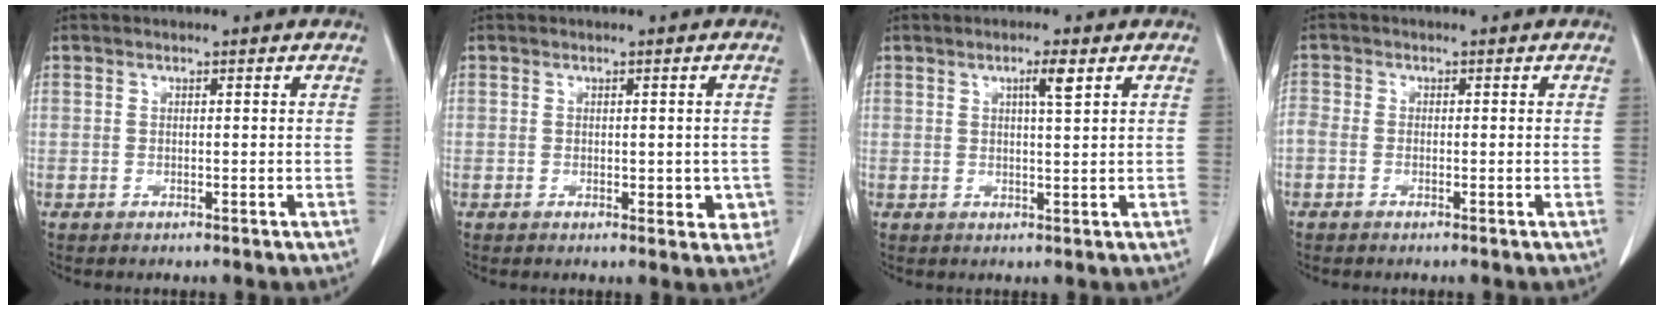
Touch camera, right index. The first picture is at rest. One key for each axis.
{"total": 3.6, "fx": -0.5, "fy": 2.2, "fz": 2.9, "tx": -0.013, "ty": 0.001, "tz": -0.001}
{"total": 2.8, "fx": 1.4, "fy": -0.1, "fz": 2.5, "tx": -0.045, "ty": -0.001, "tz": 0.024}
{"total": 1.9, "fx": -0.5, "fy": 1.3, "fz": 1.3, "tx": -0.037, "ty": 0.007, "tz": -0.012}